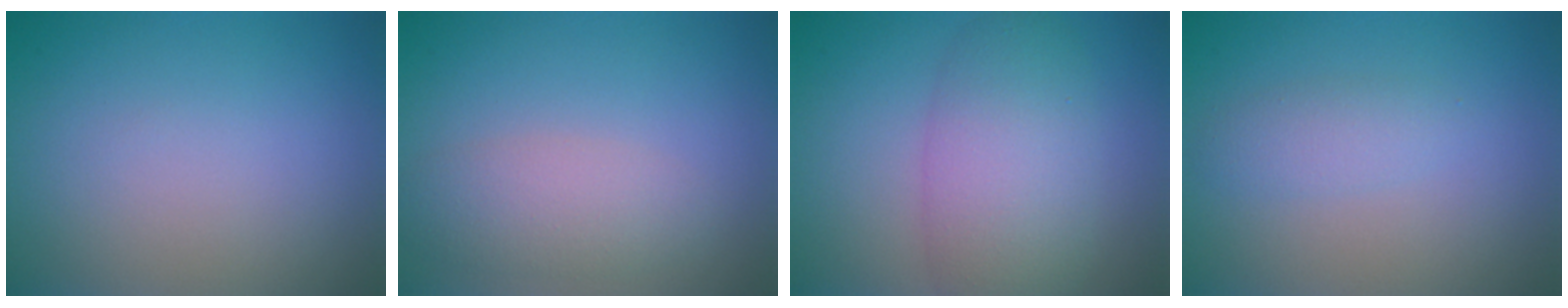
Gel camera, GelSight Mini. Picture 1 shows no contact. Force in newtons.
{"total": 3.2, "press": 3.2, "slide": 0.2}
{"total": 6.3, "press": 6.3, "slide": 0.3}
{"total": 1.8, "press": 1.8, "slide": 0.0}